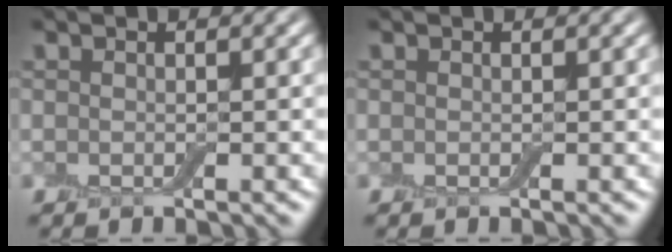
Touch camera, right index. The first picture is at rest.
{"total": 0.0}